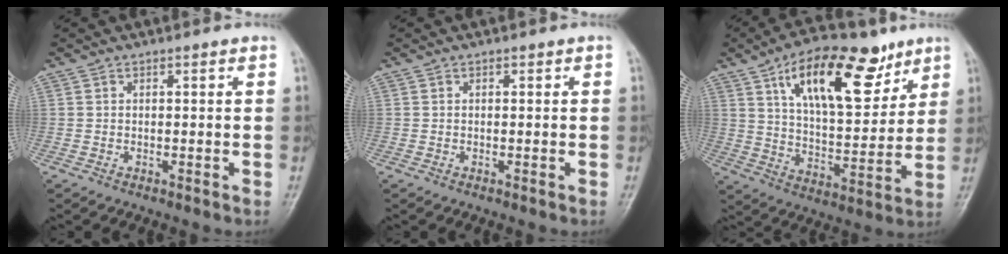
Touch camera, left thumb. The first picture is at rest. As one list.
[{"total": 0.0}, {"total": 20.2, "force": [10.5, 9.3, 14.5], "torque": [-0.186, -0.038, 0.176]}]